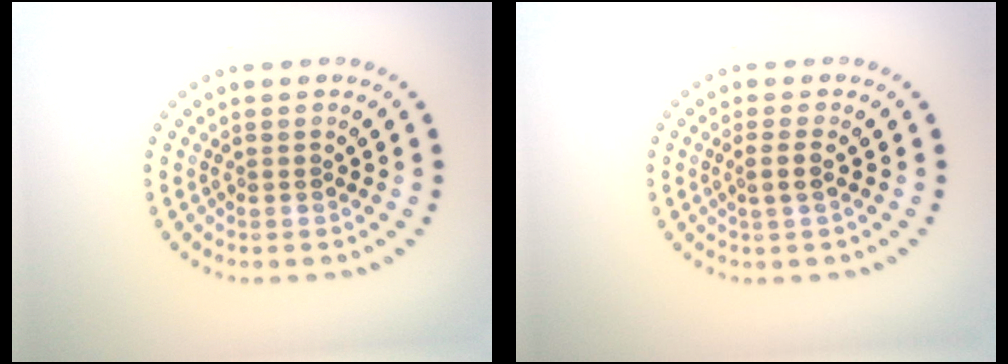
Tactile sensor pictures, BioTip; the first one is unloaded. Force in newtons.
{"total": 1.5, "press": 1.2, "slide": 0.8}